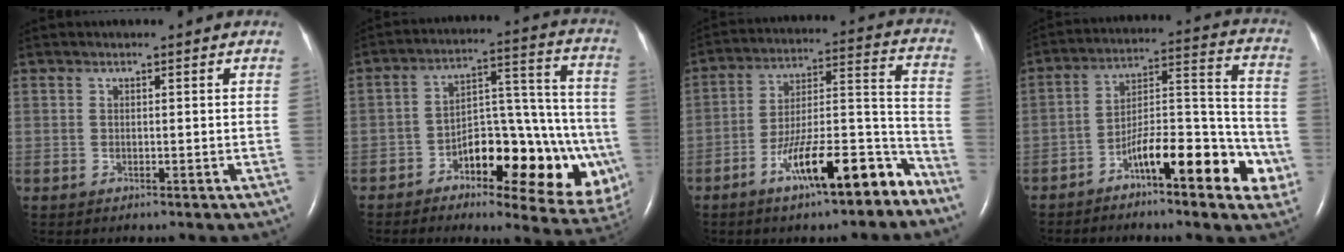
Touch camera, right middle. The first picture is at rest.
{"total": 19.4, "force": [-6.9, 7.0, 16.7], "torque": [-0.172, 0.035, -0.085]}
{"total": 15.1, "force": [-9.8, 3.0, 11.1], "torque": [-0.175, 0.019, -0.157]}
{"total": 14.6, "force": [-7.2, 3.6, 12.1], "torque": [-0.173, 0.030, -0.109]}